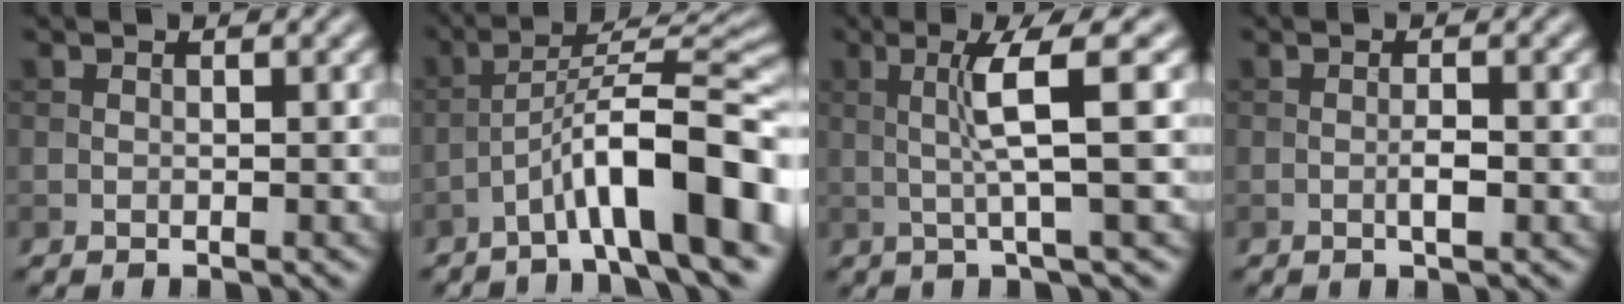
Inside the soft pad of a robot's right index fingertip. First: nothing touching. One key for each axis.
{"total": 11.0, "fx": -5.1, "fy": 2.3, "fz": 9.5, "tx": -0.140, "ty": 0.026, "tz": -0.082}
{"total": 4.8, "fx": 0.6, "fy": 0.3, "fz": 4.7, "tx": -0.086, "ty": 0.007, "tz": 0.011}
{"total": 1.4, "fx": -0.4, "fy": 0.3, "fz": 1.3, "tx": -0.024, "ty": 0.000, "tz": -0.008}